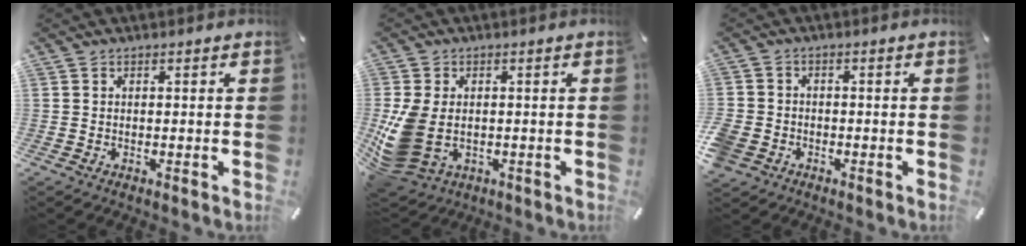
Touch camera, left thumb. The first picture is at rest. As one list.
[{"total": 10.4, "force": [-1.1, 7.4, 7.2], "torque": [-0.167, -0.008, -0.017]}, {"total": 3.9, "force": [-1.7, 3.2, 1.4], "torque": [-0.033, 0.006, -0.035]}]